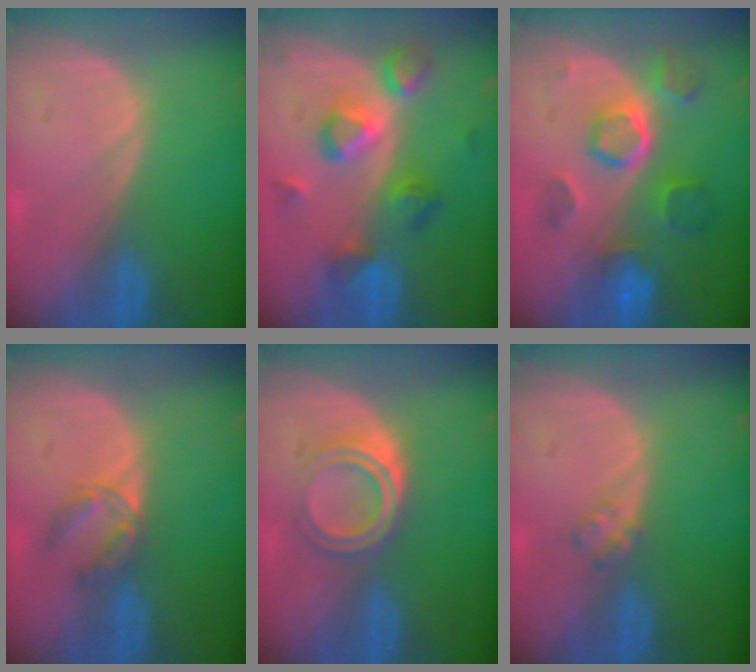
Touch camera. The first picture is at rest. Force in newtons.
{"total": 7.5, "press": 7.5, "slide": 0.9}
{"total": 8.5, "press": 7.7, "slide": 3.7}
{"total": 3.8, "press": 3.6, "slide": 1.0}
{"total": 5.3, "press": 4.5, "slide": 2.6}
{"total": 1.7, "press": 1.7, "slide": 0.3}